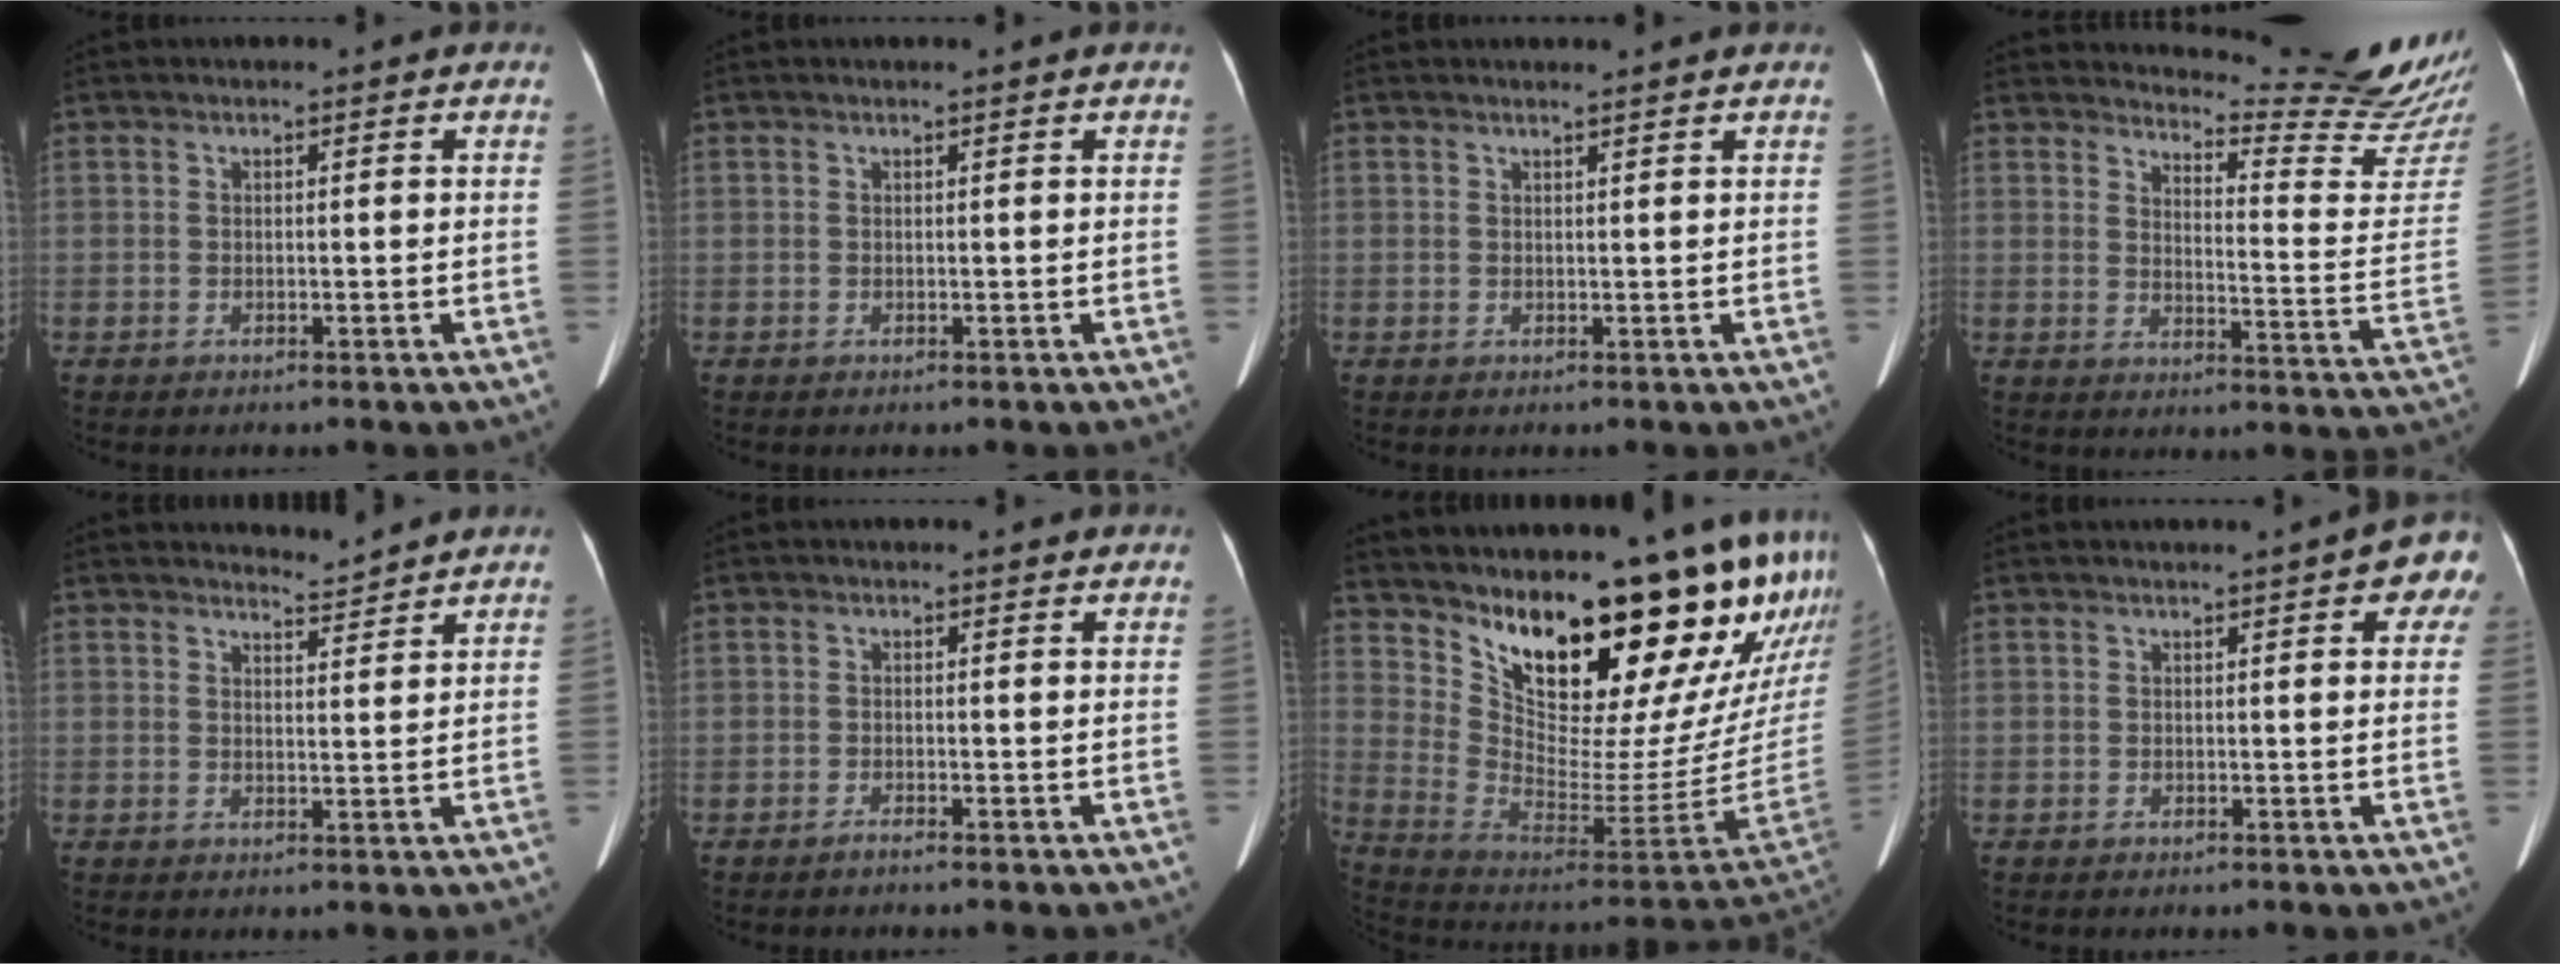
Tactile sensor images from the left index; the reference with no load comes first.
{"total": 1.1, "force": [1.0, -0.2, 0.4], "torque": [-0.005, -0.005, 0.011]}
{"total": 1.8, "force": [1.7, -0.3, 0.4], "torque": [-0.005, -0.011, 0.020]}
{"total": 18.6, "force": [18.1, -1.2, 4.3], "torque": [-0.070, -0.164, 0.207]}
{"total": 2.5, "force": [2.3, -0.4, -0.7], "torque": [0.002, -0.026, 0.036]}
{"total": 0.6, "force": [-0.1, 0.1, 0.6], "torque": [-0.012, 0.004, -0.008]}
{"total": 27.2, "force": [21.6, 4.1, 16.1], "torque": [-0.264, -0.118, 0.305]}
{"total": 7.0, "force": [3.7, 1.7, 5.6], "torque": [-0.053, -0.001, 0.033]}